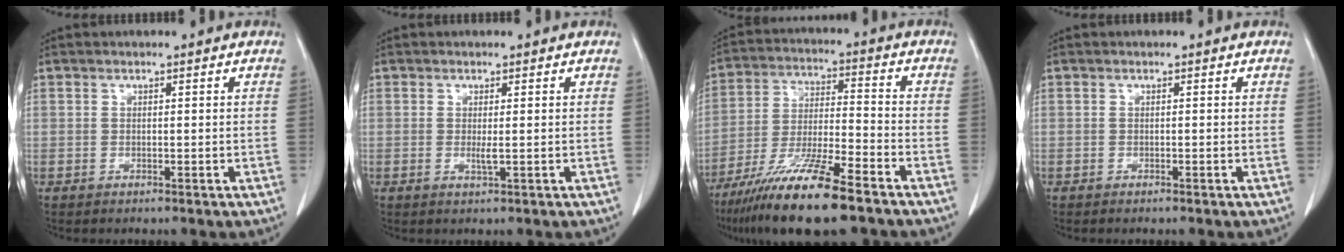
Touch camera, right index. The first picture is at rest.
{"total": 1.3, "force": [0.0, 0.0, 1.3], "torque": [-0.029, -0.004, 0.002]}
{"total": 15.2, "force": [-10.4, 1.3, 11.0], "torque": [-0.220, -0.040, -0.191]}
{"total": 0.0}